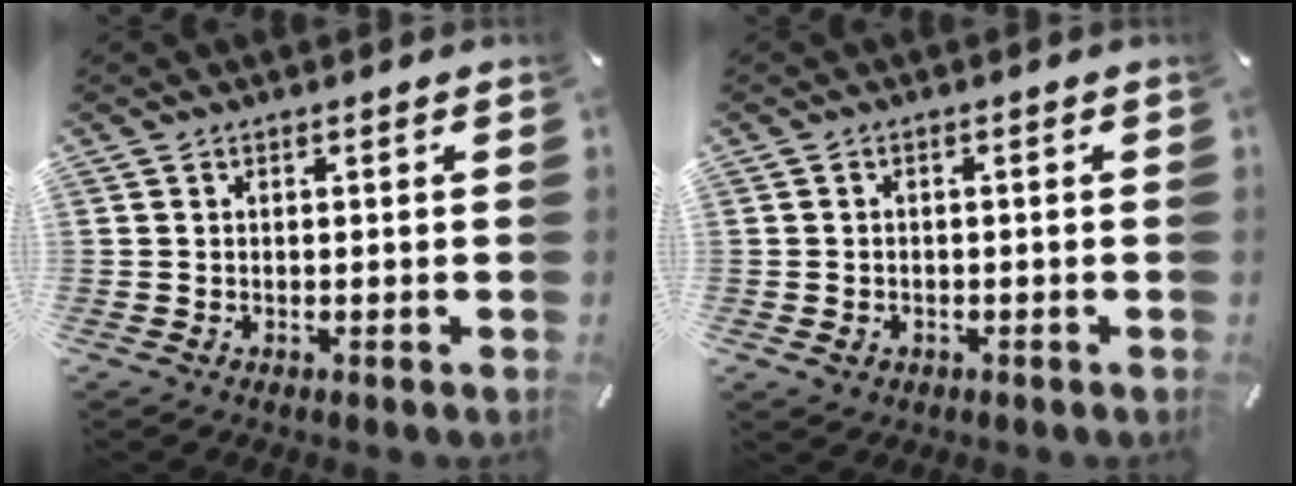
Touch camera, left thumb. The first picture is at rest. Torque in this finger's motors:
{"motor_torque": [-0.07, -0.20, -0.11, -0.16, -0.01]}